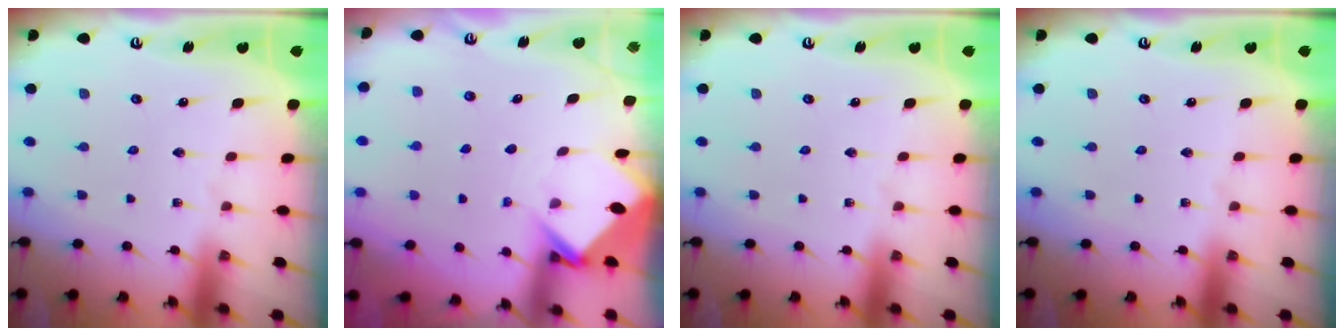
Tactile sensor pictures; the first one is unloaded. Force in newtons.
{"total": 3.6, "press": 3.6, "slide": 0.2}
{"total": 0.0}
{"total": 0.0}